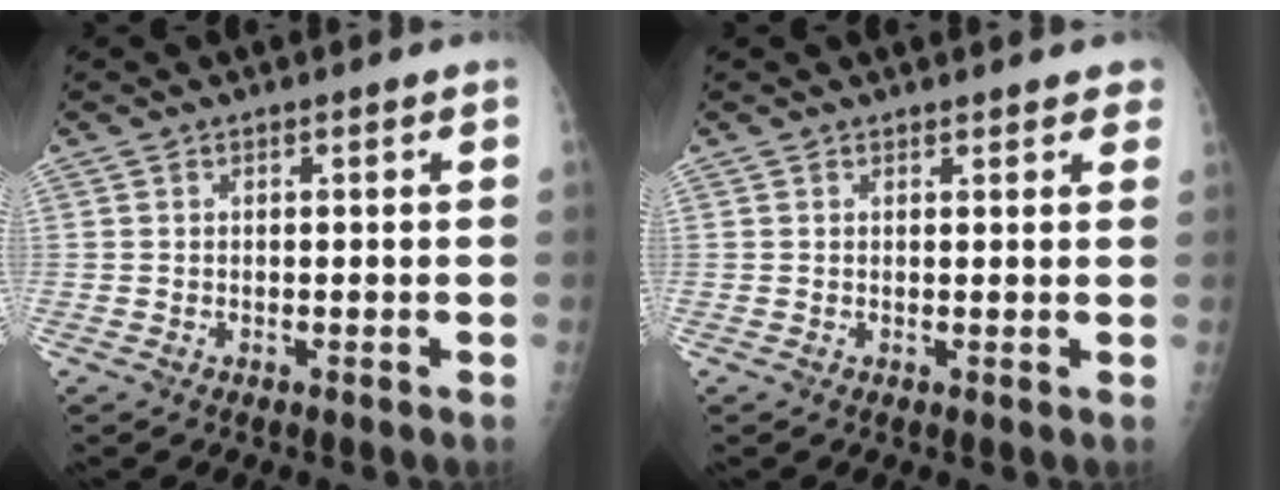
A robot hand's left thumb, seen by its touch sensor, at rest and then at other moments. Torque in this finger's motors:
{"motor_torque": [-0.15, -0.04, -0.23, 0.02, 0.04]}